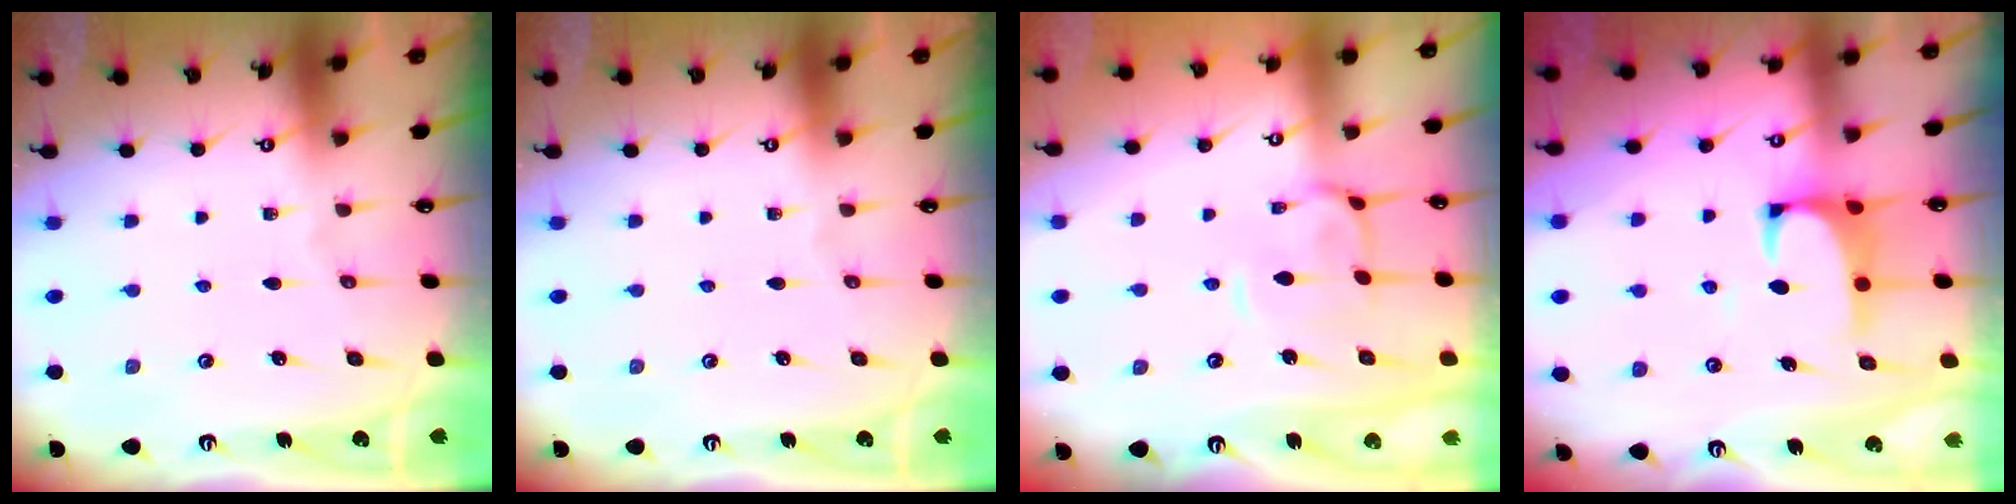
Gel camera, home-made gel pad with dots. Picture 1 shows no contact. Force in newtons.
{"total": 0.0}
{"total": 1.6, "press": 1.4, "slide": 0.9}
{"total": 1.7, "press": 1.5, "slide": 0.7}